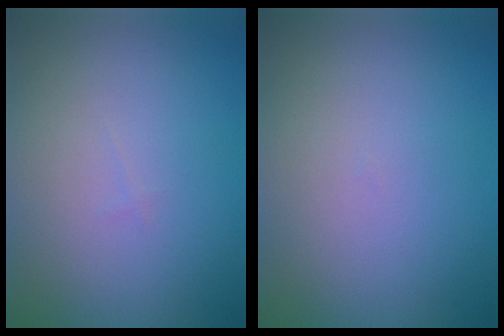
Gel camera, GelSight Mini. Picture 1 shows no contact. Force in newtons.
{"total": 0.0}